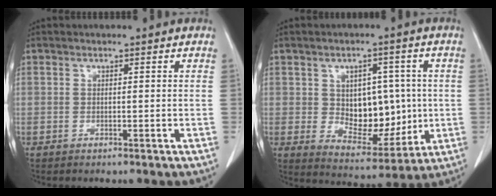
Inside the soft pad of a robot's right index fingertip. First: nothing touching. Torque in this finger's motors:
{"motor_torque": [0.30, 0.25, 0.19, 0.03]}